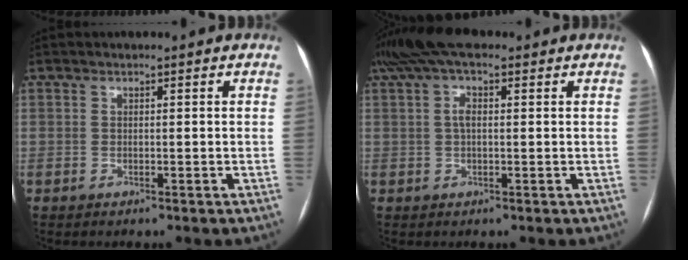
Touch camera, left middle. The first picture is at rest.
{"total": 6.7, "force": [3.1, 2.6, 5.4], "torque": [-0.124, 0.038, 0.054]}